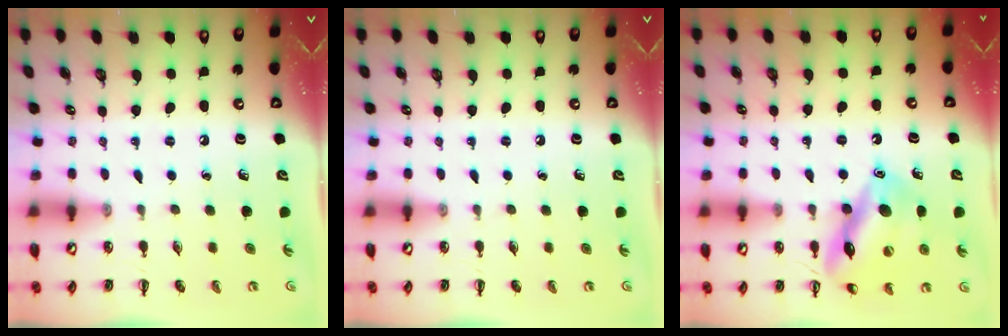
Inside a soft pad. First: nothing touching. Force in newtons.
{"total": 0.0}
{"total": 14.2, "press": 14.0, "slide": 2.1}